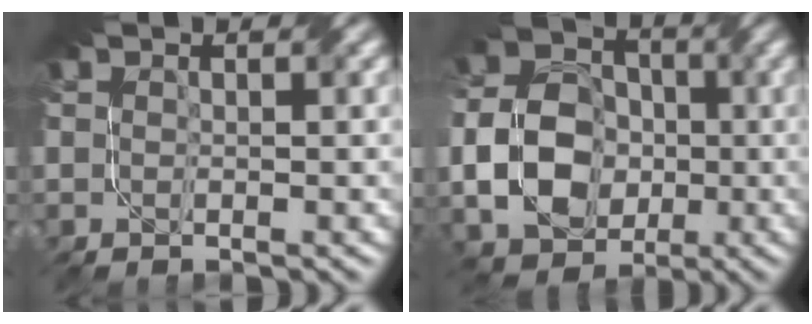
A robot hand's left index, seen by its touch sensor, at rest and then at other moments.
{"total": 8.2, "force": [-2.5, 6.3, 4.7], "torque": [-0.089, -0.004, -0.053]}